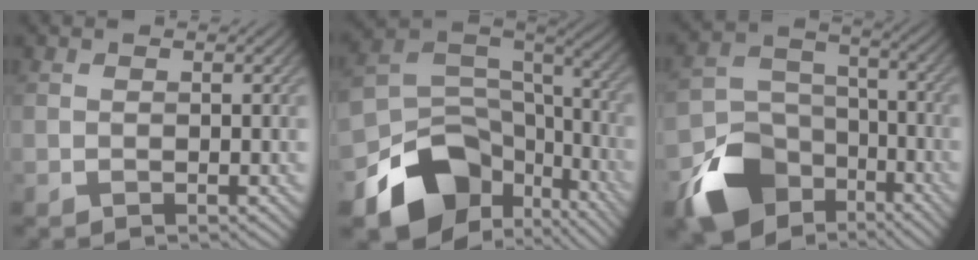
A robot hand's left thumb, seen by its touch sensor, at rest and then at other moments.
{"total": 14.6, "force": [-7.2, 10.1, 7.7], "torque": [-0.173, -0.044, -0.109]}
{"total": 12.8, "force": [-7.3, 8.5, 6.2], "torque": [-0.147, -0.028, -0.133]}